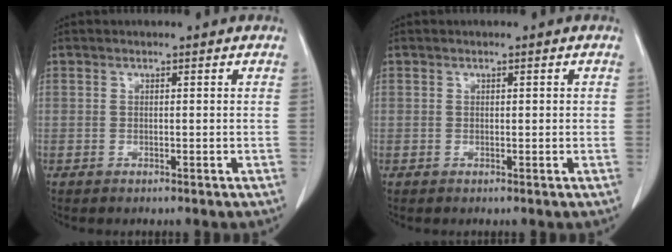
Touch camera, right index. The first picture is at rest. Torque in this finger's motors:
{"motor_torque": [-0.12, -0.02, 0.00, -0.01]}